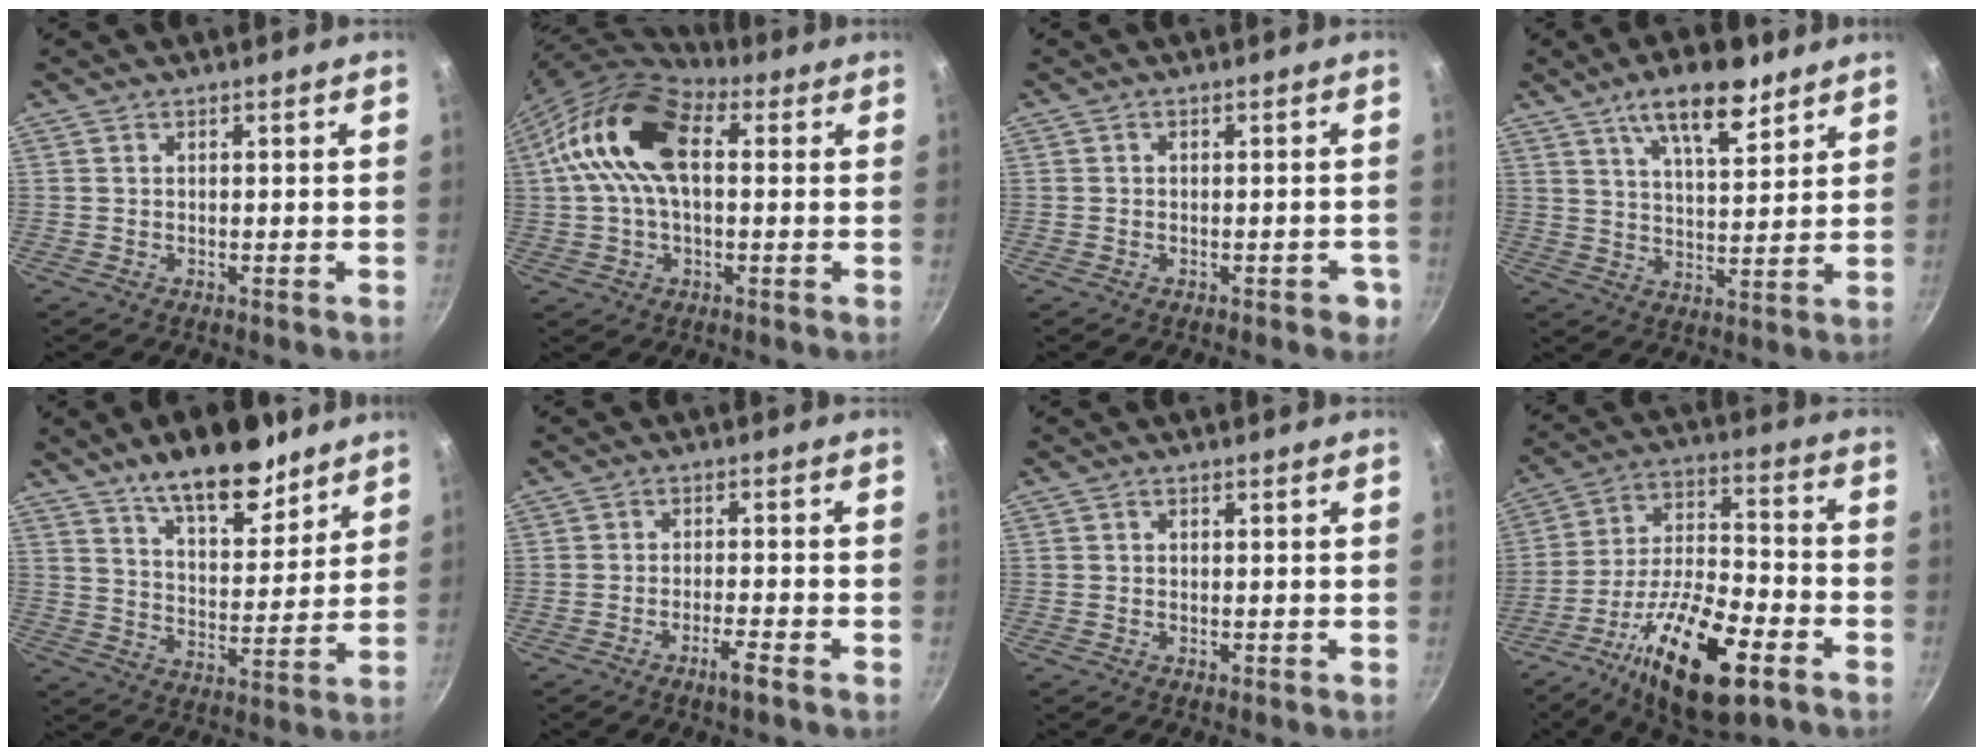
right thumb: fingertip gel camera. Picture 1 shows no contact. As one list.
[{"total": 15.7, "force": [2.7, 8.8, 12.7], "torque": [-0.228, 0.028, 0.031]}, {"total": 2.6, "force": [-1.3, 1.5, 1.8], "torque": [-0.007, 0.018, -0.007]}, {"total": 11.6, "force": [7.3, 4.3, 8.0], "torque": [-0.109, -0.034, 0.120]}, {"total": 14.9, "force": [10.4, 6.2, 8.6], "torque": [-0.093, -0.066, 0.164]}, {"total": 3.9, "force": [-2.4, 0.3, 3.0], "torque": [-0.054, 0.017, -0.039]}, {"total": 0.7, "force": [-0.3, 0.5, 0.5], "torque": [-0.006, 0.002, -0.005]}, {"total": 21.6, "force": [-10.6, 8.1, 17.0], "torque": [-0.284, 0.038, -0.185]}]